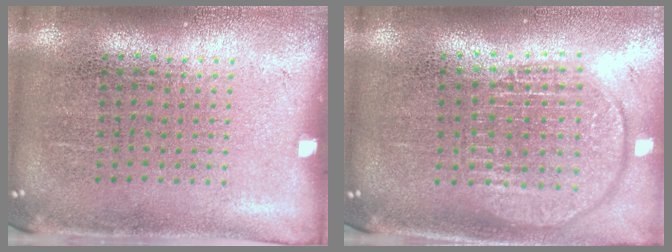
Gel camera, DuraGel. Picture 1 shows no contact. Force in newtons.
{"total": 1.8, "press": 1.5, "slide": 1.0}